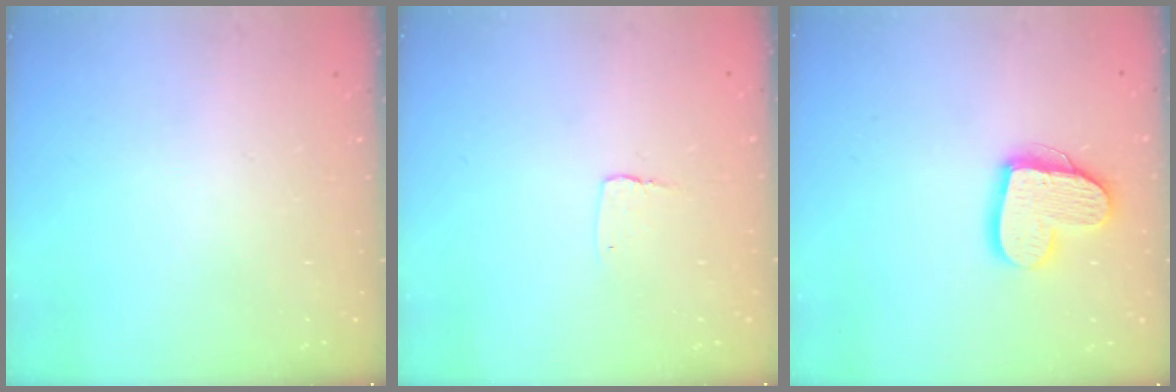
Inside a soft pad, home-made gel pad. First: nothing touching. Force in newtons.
{"total": 2.9, "press": 2.9, "slide": 0.2}
{"total": 14.8, "press": 14.7, "slide": 1.3}